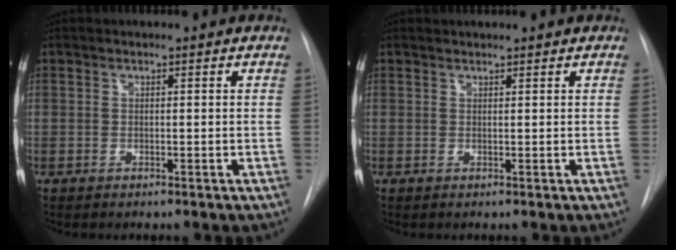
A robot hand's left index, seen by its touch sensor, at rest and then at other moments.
{"total": 2.0, "force": [1.9, 0.5, 0.6], "torque": [-0.008, 0.021, 0.024]}